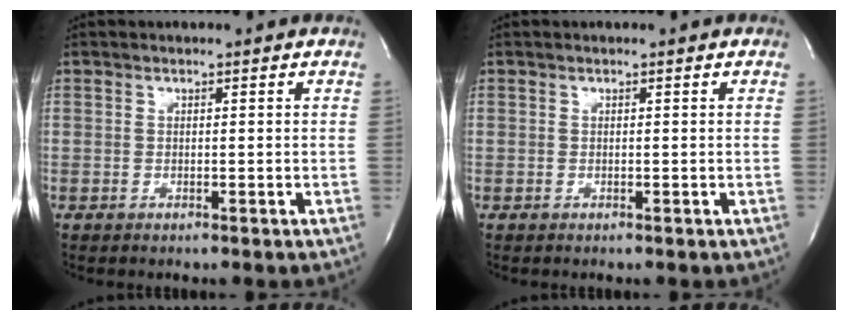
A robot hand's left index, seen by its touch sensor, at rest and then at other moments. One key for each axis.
{"total": 0.0}